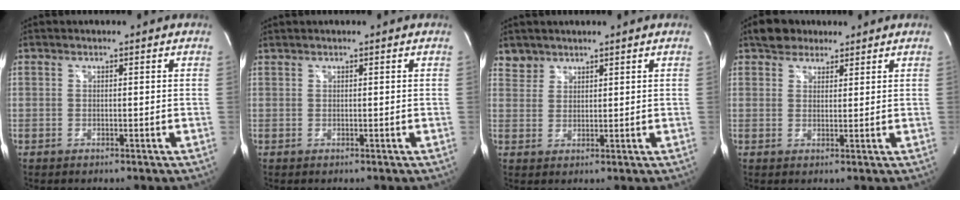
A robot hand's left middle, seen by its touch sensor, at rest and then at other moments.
{"total": 0.0}
{"total": 2.6, "force": [2.2, 1.4, -0.4], "torque": [0.012, 0.008, 0.040]}
{"total": 4.0, "force": [3.0, 2.4, 0.9], "torque": [-0.020, 0.016, 0.052]}